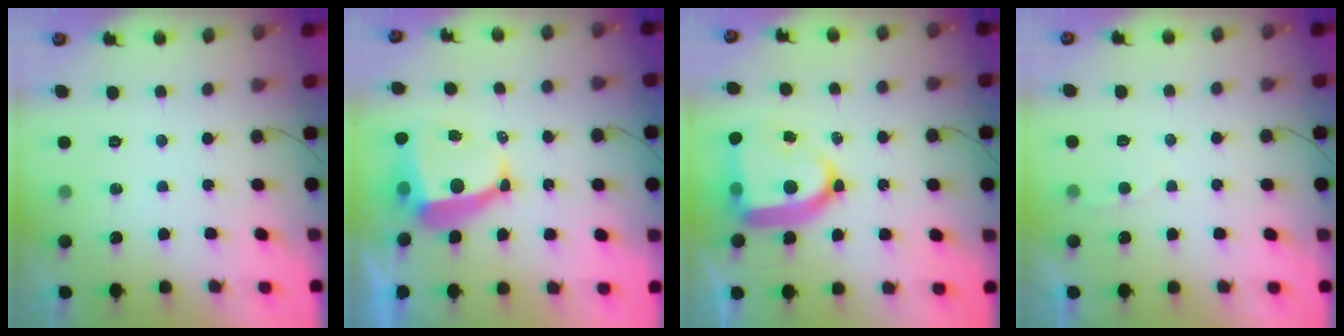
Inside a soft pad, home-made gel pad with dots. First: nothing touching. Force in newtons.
{"total": 8.7, "press": 8.6, "slide": 1.2}
{"total": 19.3, "press": 19.2, "slide": 1.9}
{"total": 2.0, "press": 2.0, "slide": 0.2}